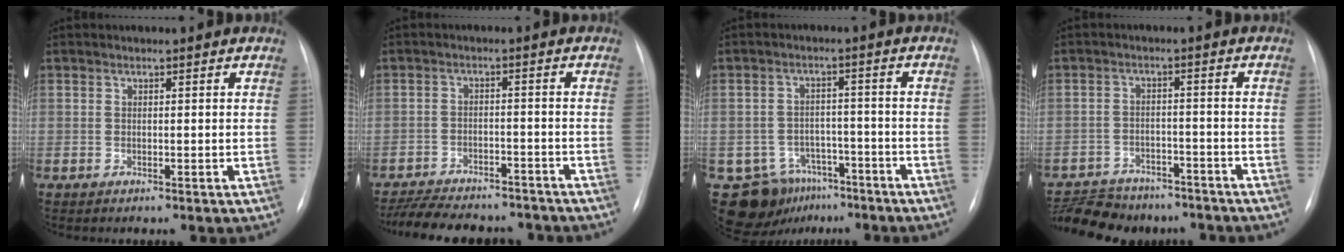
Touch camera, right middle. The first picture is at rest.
{"total": 14.8, "force": [-13.2, 4.3, 5.2], "torque": [-0.105, 0.006, -0.184]}
{"total": 11.5, "force": [-7.7, 8.0, 2.8], "torque": [-0.050, 0.023, -0.106]}
{"total": 14.0, "force": [-12.0, 6.3, 3.8], "torque": [-0.078, 0.012, -0.160]}